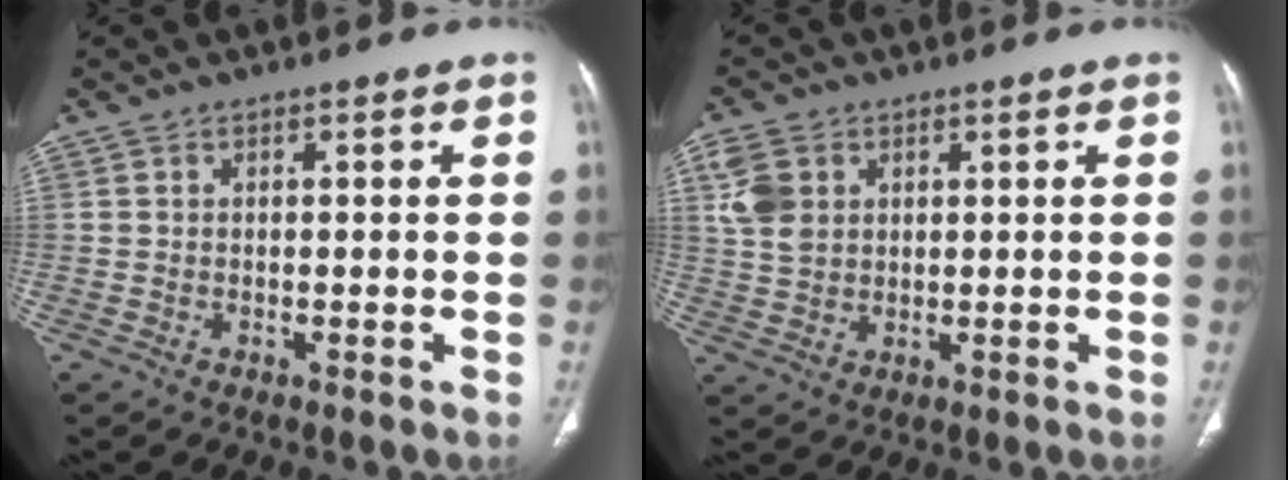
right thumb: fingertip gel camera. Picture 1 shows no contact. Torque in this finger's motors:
{"motor_torque": [1.29, 1.15, 1.01, 0.55, 0.34]}